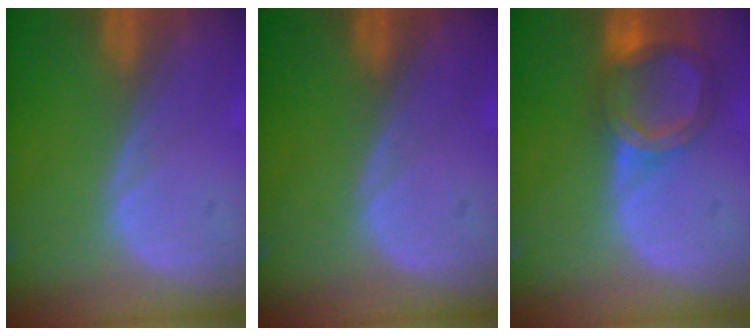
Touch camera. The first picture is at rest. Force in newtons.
{"total": 0.0}
{"total": 6.4, "press": 5.7, "slide": 3.0}